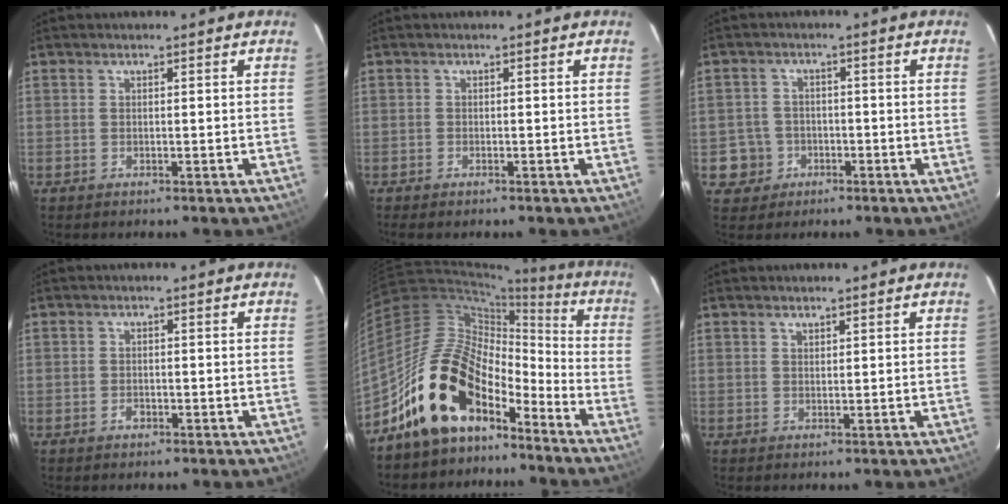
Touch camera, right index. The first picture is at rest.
{"total": 0.9, "force": [-0.8, 0.3, 0.4], "torque": [-0.010, -0.004, -0.016]}
{"total": 5.8, "force": [-1.8, 5.5, 0.5], "torque": [-0.022, 0.023, -0.023]}
{"total": 1.6, "force": [-0.8, 1.2, 0.6], "torque": [-0.011, 0.002, -0.012]}
{"total": 17.7, "force": [-12.1, 9.2, 9.0], "torque": [-0.170, 0.027, -0.212]}
{"total": 0.8, "force": [0.7, 0.3, 0.1], "torque": [-0.002, 0.001, 0.013]}